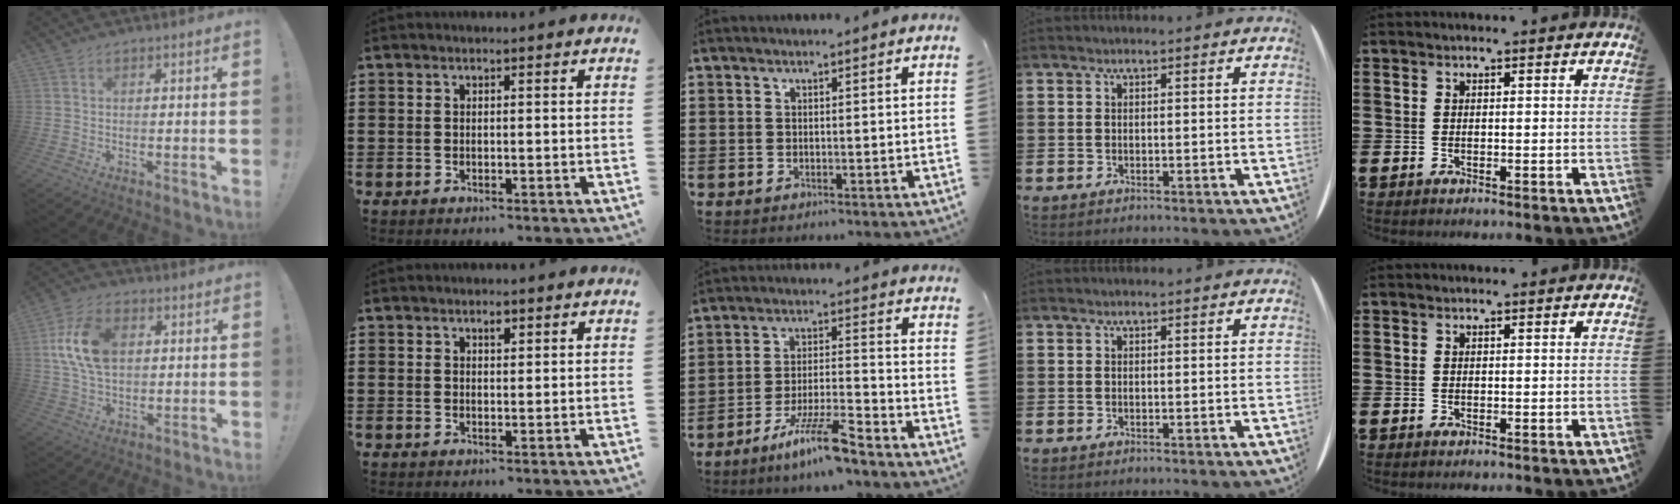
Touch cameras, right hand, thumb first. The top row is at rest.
{"thumb": {"total": 14.7, "force": [3.2, 9.7, 10.7], "torque": [-0.198, 0.006, 0.060]}, "index": {"total": 1.3, "force": [0.7, 0.6, 0.8], "torque": [-0.019, 0.004, 0.013]}, "middle": {"total": 8.5, "force": [-6.4, 0.7, 5.5], "torque": [-0.112, -0.004, -0.122]}}